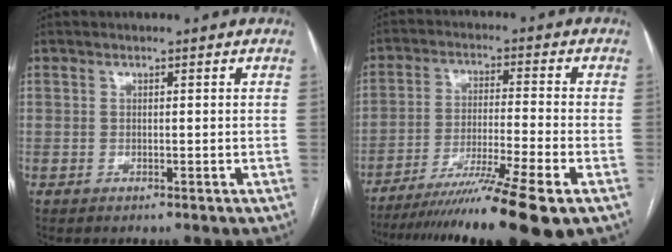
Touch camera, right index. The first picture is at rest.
{"total": 15.4, "force": [-11.2, -1.4, 10.5], "torque": [-0.162, -0.037, -0.183]}